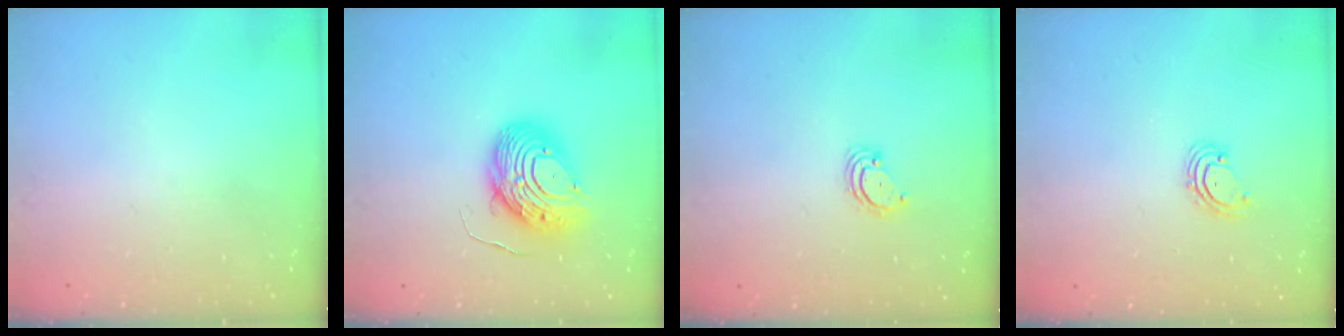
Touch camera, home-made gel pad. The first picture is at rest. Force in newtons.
{"total": 12.1, "press": 12.1, "slide": 1.4}
{"total": 2.8, "press": 2.8, "slide": 0.3}
{"total": 2.8, "press": 2.8, "slide": 0.2}